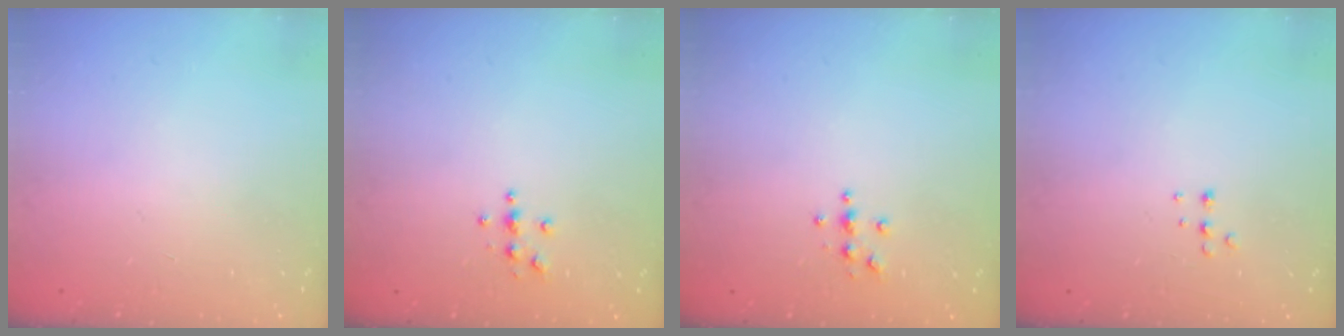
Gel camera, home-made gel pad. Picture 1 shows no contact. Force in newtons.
{"total": 3.8, "press": 3.8, "slide": 0.4}
{"total": 3.8, "press": 3.8, "slide": 0.4}
{"total": 4.5, "press": 4.4, "slide": 0.7}